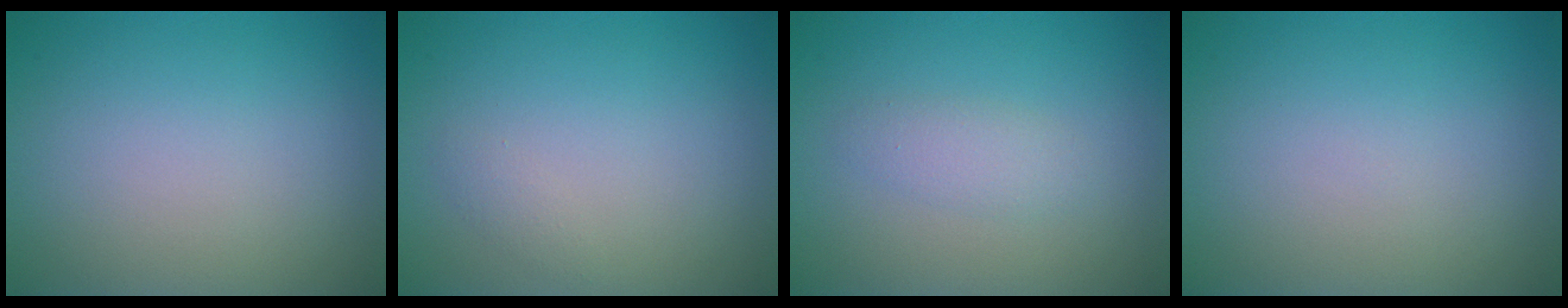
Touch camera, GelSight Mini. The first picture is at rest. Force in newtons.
{"total": 0.6, "press": 0.6, "slide": 0.1}
{"total": 1.6, "press": 1.6, "slide": 0.1}
{"total": 0.0}